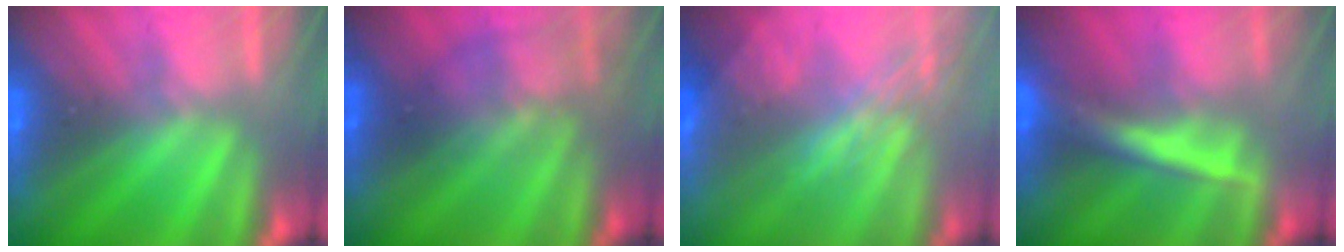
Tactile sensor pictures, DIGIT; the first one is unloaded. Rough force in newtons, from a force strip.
{"total": 2.2}
{"total": 2.7}
{"total": 2.4}